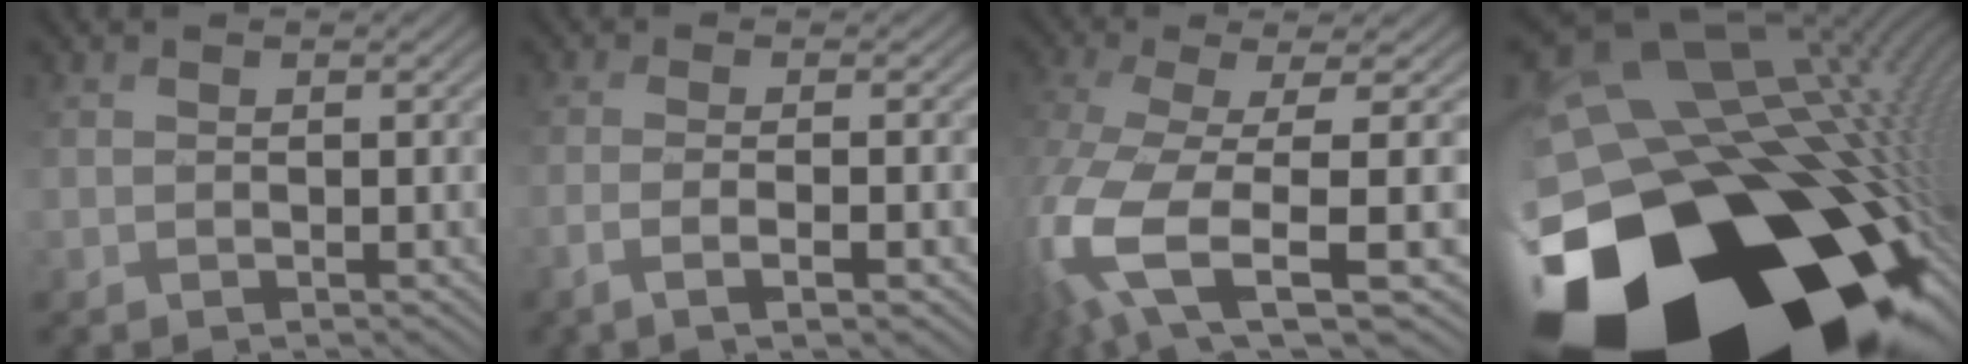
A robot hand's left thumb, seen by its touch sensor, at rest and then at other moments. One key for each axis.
{"total": 4.2, "fx": -1.8, "fy": 0.6, "fz": 3.8, "tx": -0.056, "ty": 0.005, "tz": -0.042}
{"total": 13.0, "fx": -3.0, "fy": 4.5, "fz": 11.8, "tx": -0.286, "ty": -0.032, "tz": -0.027}
{"total": 22.2, "fx": -8.9, "fy": 14.4, "fz": 14.4, "tx": -0.246, "ty": -0.070, "tz": -0.099}